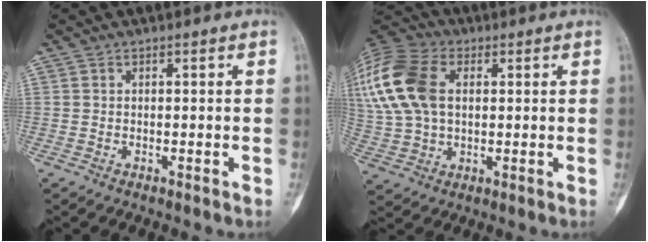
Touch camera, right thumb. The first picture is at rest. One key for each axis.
{"total": 23.2, "fx": 5.8, "fy": 15.7, "fz": 16.1, "tx": -0.396, "ty": 0.039, "tz": 0.112}